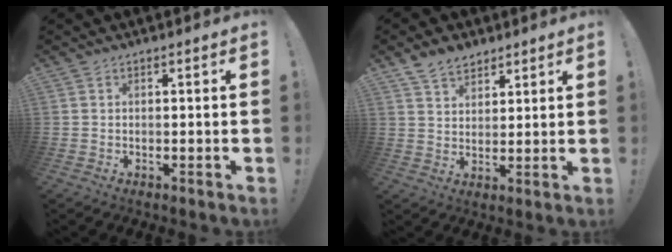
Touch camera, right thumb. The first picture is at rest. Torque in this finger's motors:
{"motor_torque": [-0.61, 0.74, 0.11, -0.02, 0.01]}